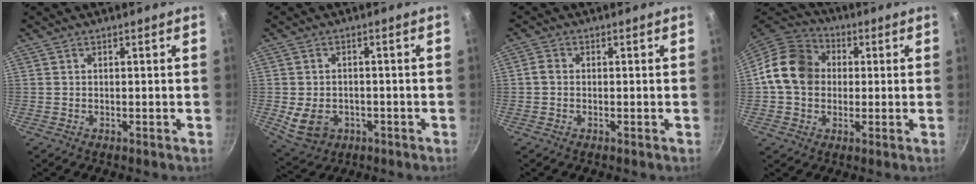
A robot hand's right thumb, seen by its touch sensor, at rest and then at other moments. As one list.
[{"total": 7.6, "force": [-2.0, 5.9, 4.4], "torque": [-0.063, 0.005, -0.019]}, {"total": 1.6, "force": [-0.3, 1.3, 0.9], "torque": [-0.022, 0.006, -0.009]}, {"total": 13.5, "force": [1.0, 11.3, 7.4], "torque": [-0.106, 0.024, 0.001]}]